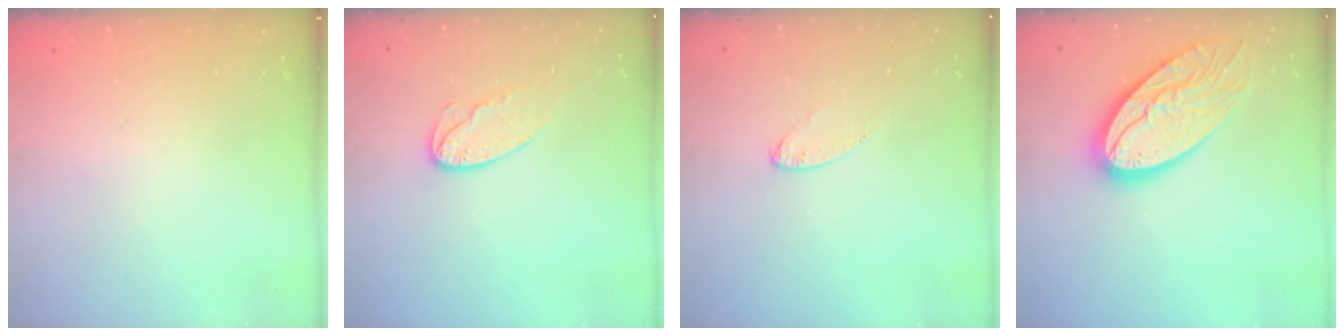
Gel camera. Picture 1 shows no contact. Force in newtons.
{"total": 9.2, "press": 9.2, "slide": 0.7}
{"total": 4.2, "press": 4.1, "slide": 0.4}
{"total": 20.0, "press": 19.9, "slide": 1.9}